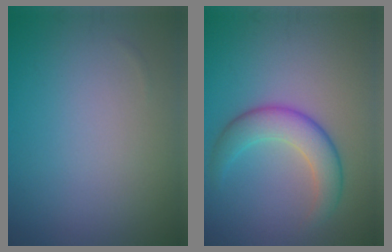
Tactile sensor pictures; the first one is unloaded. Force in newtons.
{"total": 4.2, "press": 4.2, "slide": 0.1}